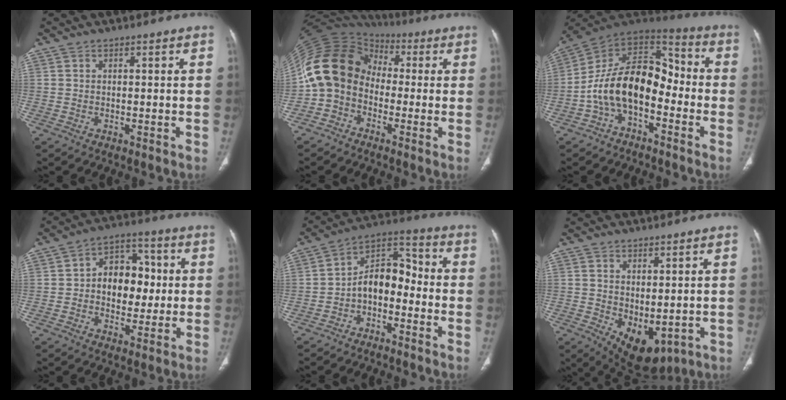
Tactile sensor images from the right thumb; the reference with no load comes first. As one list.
[{"total": 13.7, "force": [-2.1, 11.3, 7.6], "torque": [-0.131, 0.056, -0.058]}, {"total": 16.2, "force": [-4.3, 9.8, 12.1], "torque": [-0.188, 0.078, -0.086]}, {"total": 11.5, "force": [0.5, 8.4, 7.9], "torque": [-0.069, 0.023, 0.003]}, {"total": 9.8, "force": [-3.0, 6.3, 6.8], "torque": [-0.089, 0.058, -0.064]}, {"total": 8.7, "force": [-1.2, 5.0, 7.1], "torque": [-0.089, -0.010, 0.010]}]